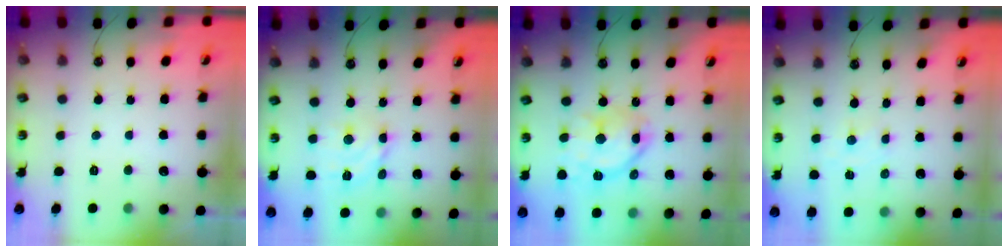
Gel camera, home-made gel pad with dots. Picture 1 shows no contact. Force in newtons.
{"total": 8.4, "press": 8.4, "slide": 0.5}
{"total": 13.0, "press": 12.9, "slide": 1.2}
{"total": 2.5, "press": 2.5, "slide": 0.4}